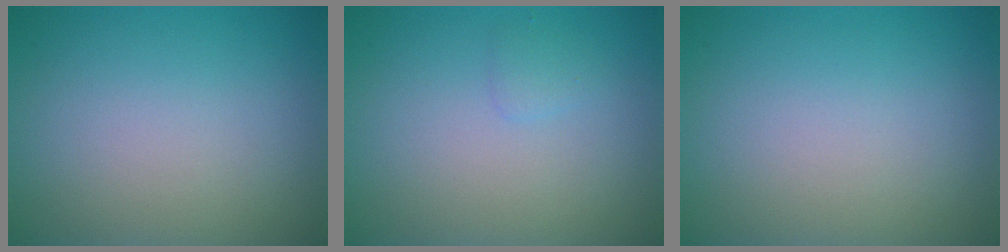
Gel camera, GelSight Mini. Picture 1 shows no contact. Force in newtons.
{"total": 0.8, "press": 0.7, "slide": 0.1}
{"total": 0.0}